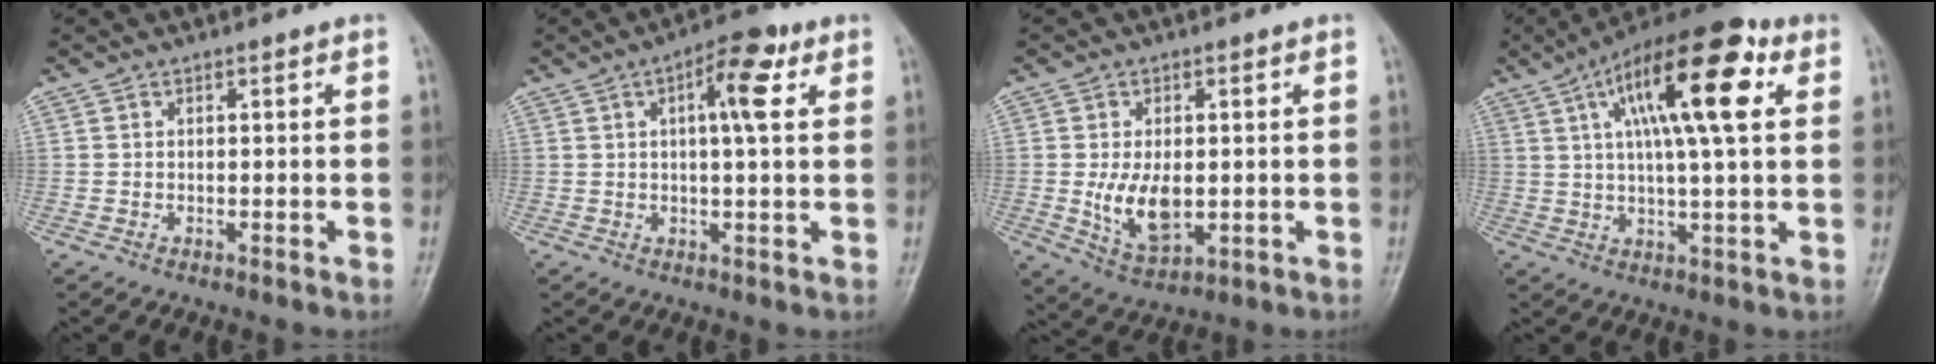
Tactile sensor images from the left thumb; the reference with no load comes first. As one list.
[{"total": 8.2, "force": [2.8, 2.7, 7.3], "torque": [-0.100, 0.009, 0.035]}, {"total": 8.6, "force": [-0.4, 4.9, 7.1], "torque": [-0.116, -0.013, 0.004]}, {"total": 19.6, "force": [6.8, 6.0, 17.4], "torque": [-0.273, 0.005, 0.101]}]